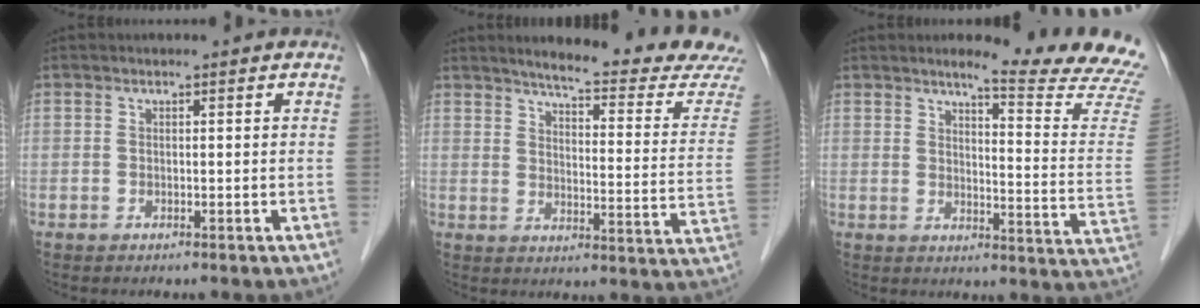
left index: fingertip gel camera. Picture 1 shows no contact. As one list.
[{"total": 19.1, "force": [17.9, -0.3, 6.8], "torque": [-0.092, -0.093, 0.207]}, {"total": 15.7, "force": [14.4, -1.4, 5.9], "torque": [-0.081, -0.113, 0.157]}]